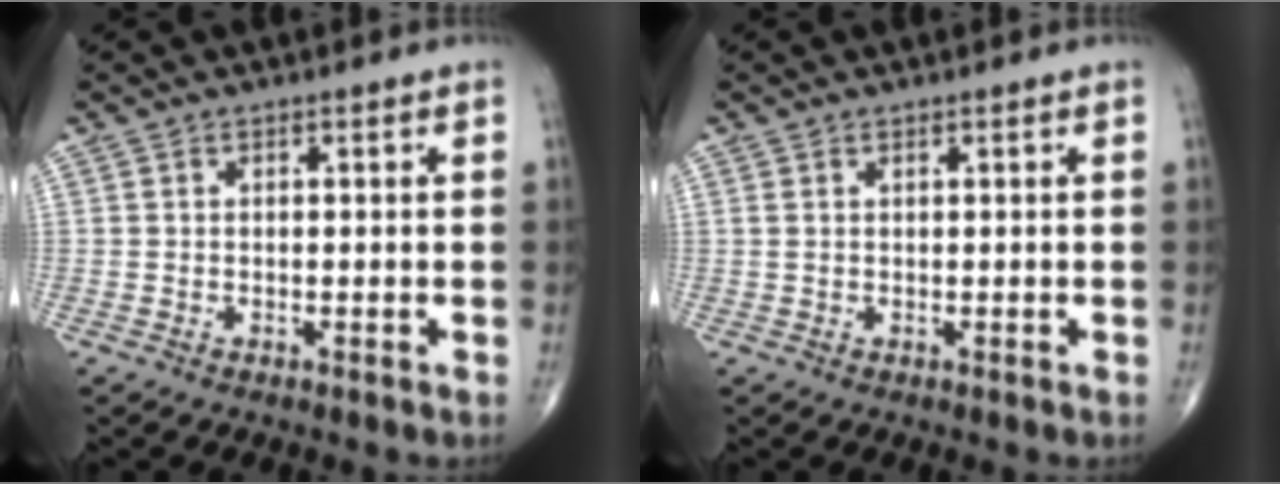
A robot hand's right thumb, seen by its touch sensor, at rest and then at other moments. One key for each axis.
{"total": 0.6, "fx": 0.4, "fy": 0.1, "fz": 0.4, "tx": -0.012, "ty": 0.006, "tz": 0.010}